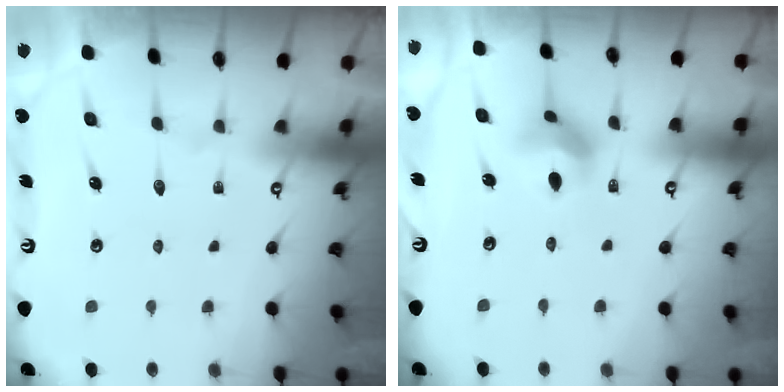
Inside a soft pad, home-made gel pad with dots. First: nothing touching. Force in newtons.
{"total": 8.0, "press": 7.9, "slide": 1.1}